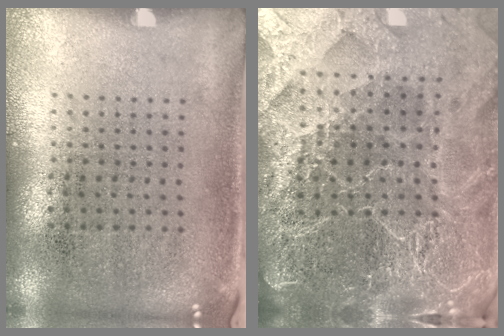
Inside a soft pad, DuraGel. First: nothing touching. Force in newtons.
{"total": 5.6, "press": 5.0, "slide": 2.5}